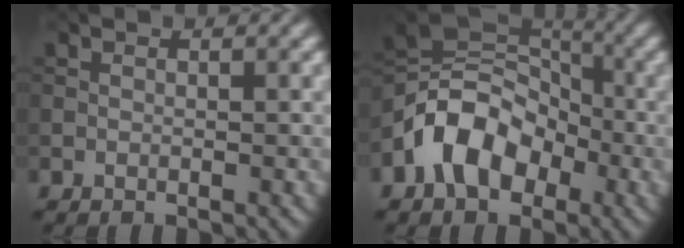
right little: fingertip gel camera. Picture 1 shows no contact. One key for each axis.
{"total": 8.1, "fx": -3.6, "fy": 5.5, "fz": 4.7, "tx": -0.077, "ty": 0.009, "tz": -0.083}